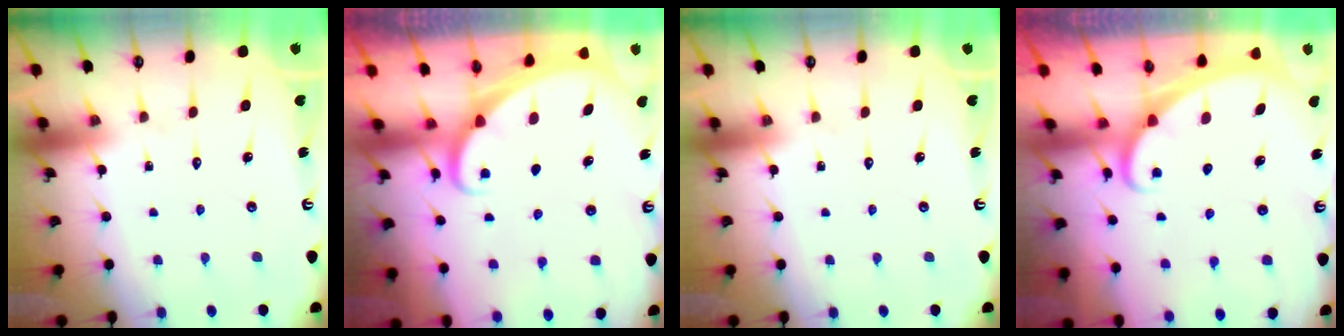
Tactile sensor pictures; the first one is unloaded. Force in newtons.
{"total": 1.6, "press": 1.6, "slide": 0.0}
{"total": 0.0}
{"total": 1.7, "press": 1.7, "slide": 0.1}